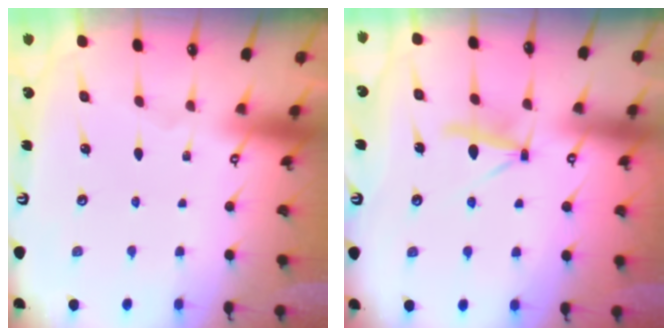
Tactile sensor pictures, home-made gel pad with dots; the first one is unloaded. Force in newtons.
{"total": 7.4, "press": 7.3, "slide": 1.0}